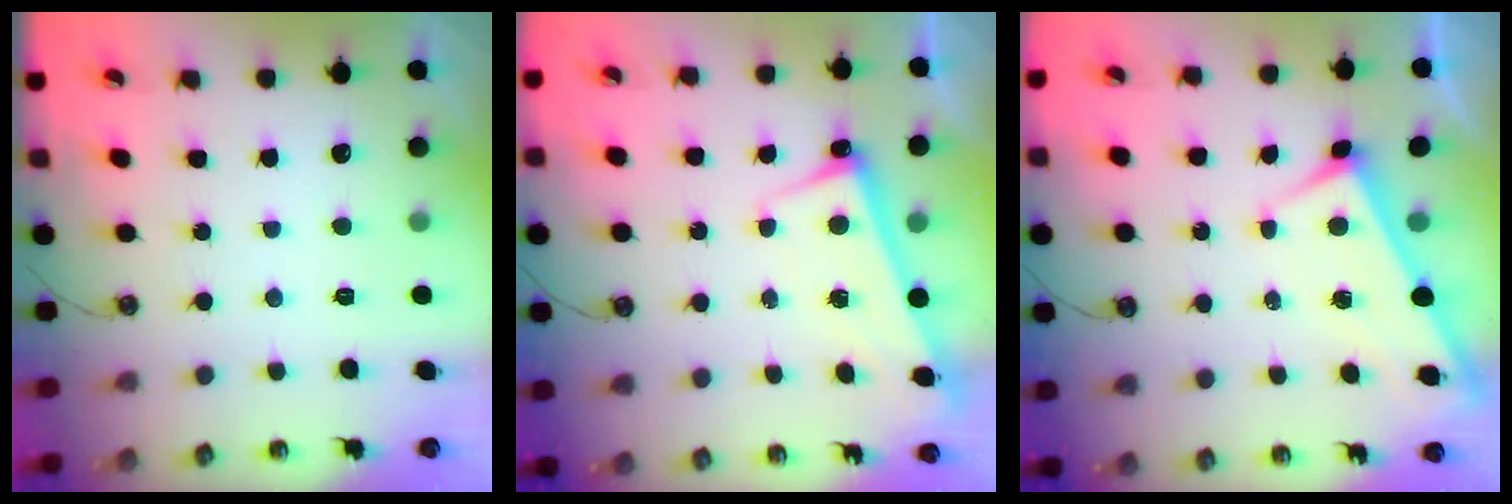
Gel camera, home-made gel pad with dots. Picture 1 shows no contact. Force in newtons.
{"total": 2.8, "press": 2.8, "slide": 0.5}
{"total": 2.5, "press": 2.5, "slide": 0.3}